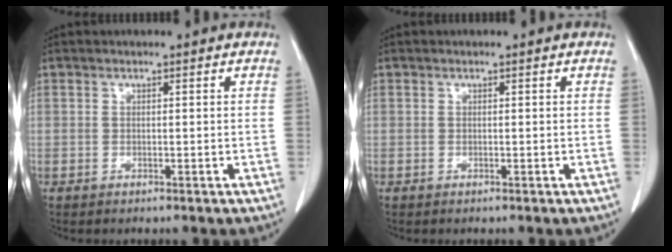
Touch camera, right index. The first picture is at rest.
{"total": 0.0}